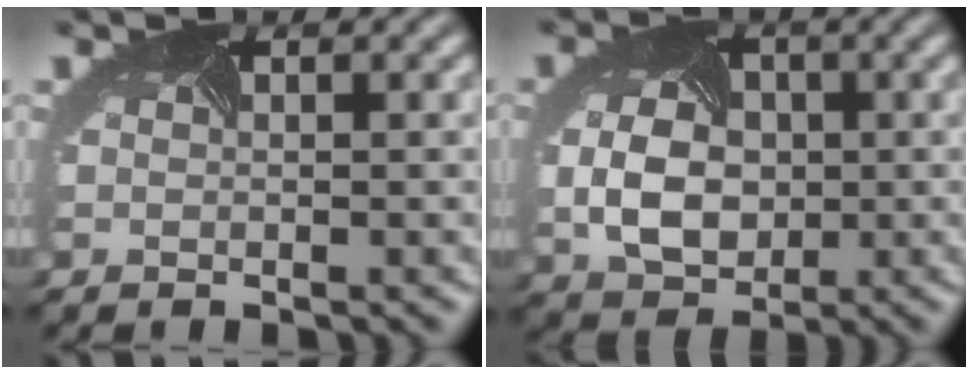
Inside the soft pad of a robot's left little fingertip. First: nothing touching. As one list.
[{"total": 6.0, "force": [-0.4, 4.4, 4.0], "torque": [-0.086, -0.009, -0.005]}]